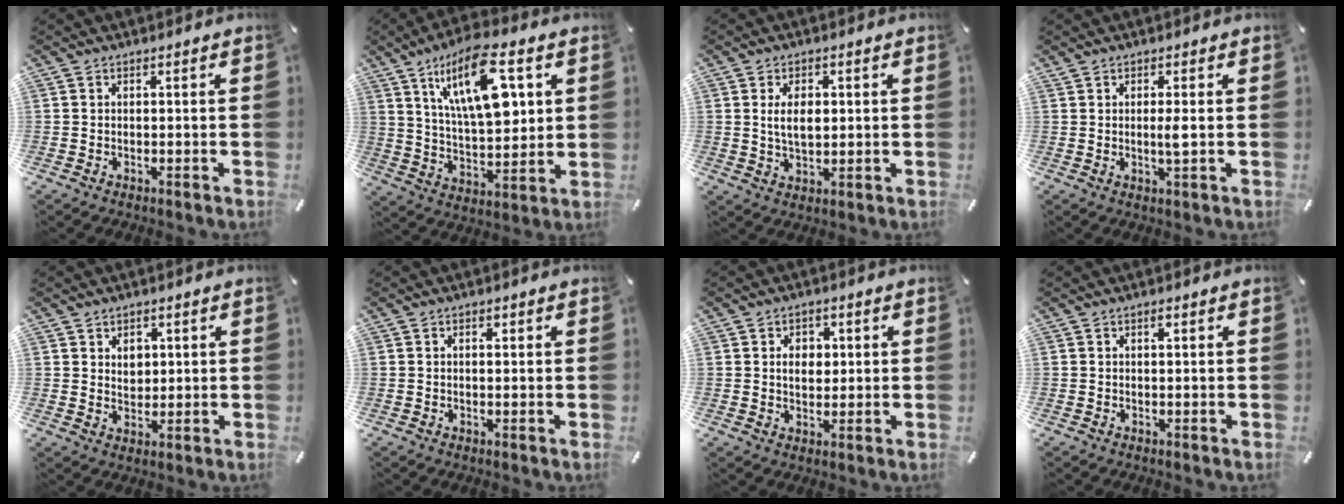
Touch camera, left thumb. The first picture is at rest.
{"total": 19.1, "force": [8.4, 8.7, 14.8], "torque": [-0.258, -0.017, 0.135]}
{"total": 5.9, "force": [1.0, 3.4, 4.7], "torque": [-0.089, 0.000, 0.010]}
{"total": 2.8, "force": [0.4, 0.2, 2.7], "torque": [-0.054, -0.005, 0.005]}
{"total": 4.0, "force": [1.4, 3.4, 1.5], "torque": [-0.014, -0.004, 0.021]}
{"total": 1.4, "force": [0.4, 0.8, 1.1], "torque": [-0.007, -0.001, 0.002]}
{"total": 5.0, "force": [0.8, 3.9, 3.1], "torque": [-0.044, -0.001, 0.007]}
{"total": 0.8, "force": [0.3, 0.3, 0.7], "torque": [-0.013, 0.003, 0.006]}